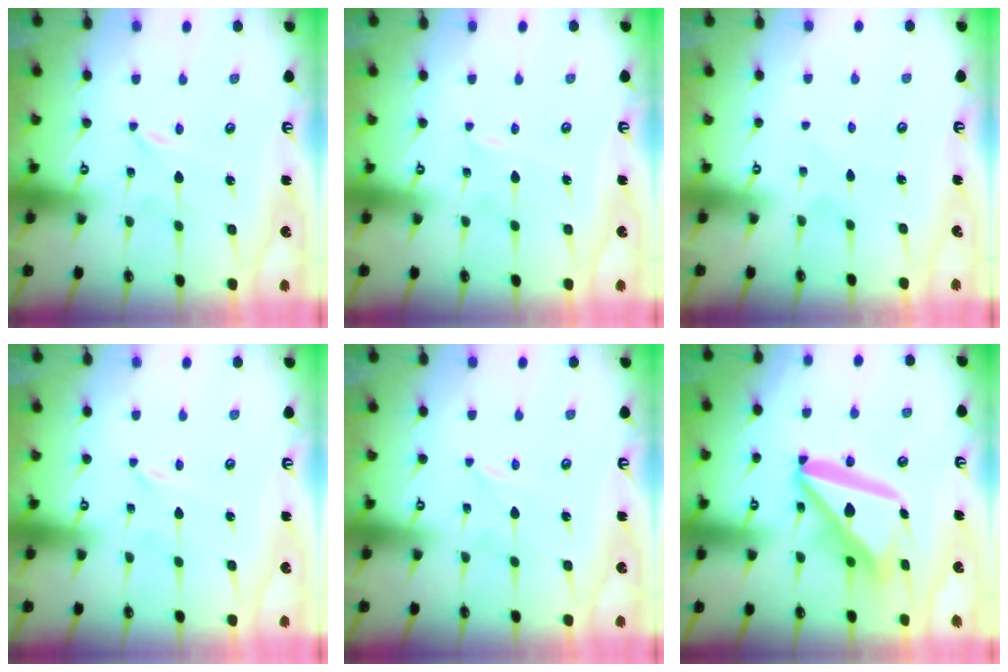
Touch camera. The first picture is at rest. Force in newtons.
{"total": 2.4, "press": 2.3, "slide": 0.3}
{"total": 0.9, "press": 0.8, "slide": 0.1}
{"total": 0.0}
{"total": 2.4, "press": 2.4, "slide": 0.3}
{"total": 17.1, "press": 17.0, "slide": 2.1}